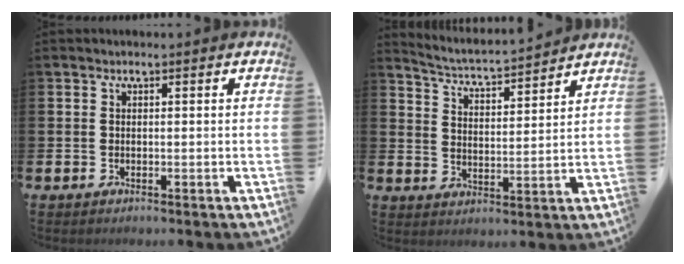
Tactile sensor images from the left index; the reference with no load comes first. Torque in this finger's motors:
{"motor_torque": [0.38, -0.82, -0.15, -0.01]}